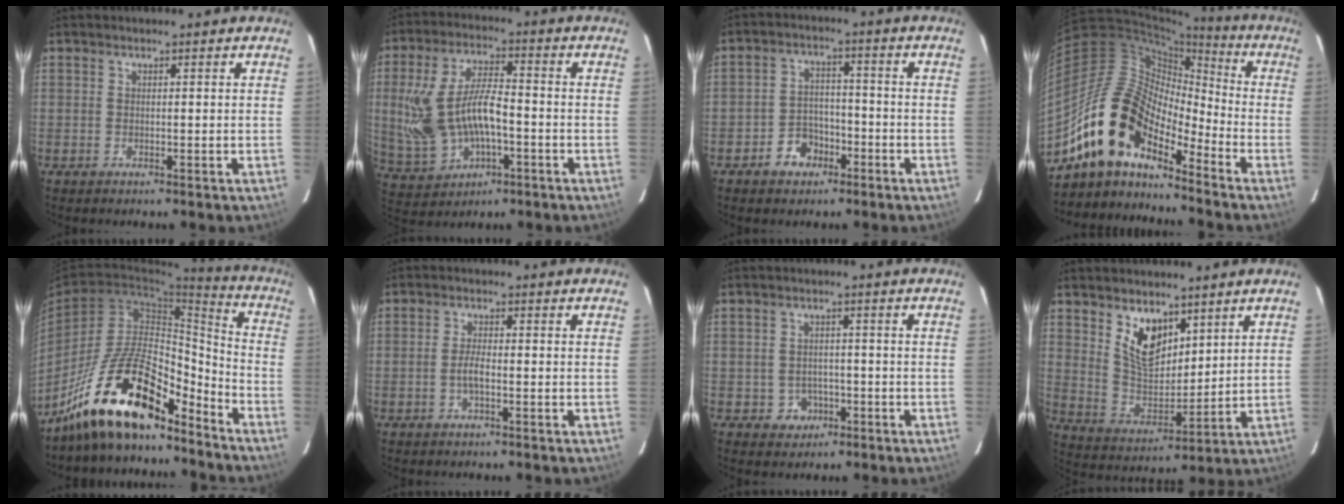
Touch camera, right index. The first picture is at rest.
{"total": 15.3, "force": [-2.2, 8.0, 12.9], "torque": [-0.278, 0.002, -0.018]}
{"total": 6.1, "force": [-3.7, 4.5, 2.0], "torque": [-0.050, 0.019, -0.049]}
{"total": 15.8, "force": [-12.1, 6.2, 8.1], "torque": [-0.138, 0.006, -0.241]}
{"total": 18.7, "force": [-14.7, 5.8, 10.1], "torque": [-0.189, 0.014, -0.255]}
{"total": 2.6, "force": [-0.9, 0.8, 2.3], "torque": [-0.048, 0.000, -0.017]}
{"total": 4.0, "force": [-1.6, 3.6, 0.7], "torque": [-0.025, 0.012, -0.012]}
{"total": 10.1, "force": [5.9, 5.7, 5.9], "torque": [-0.104, 0.001, 0.123]}